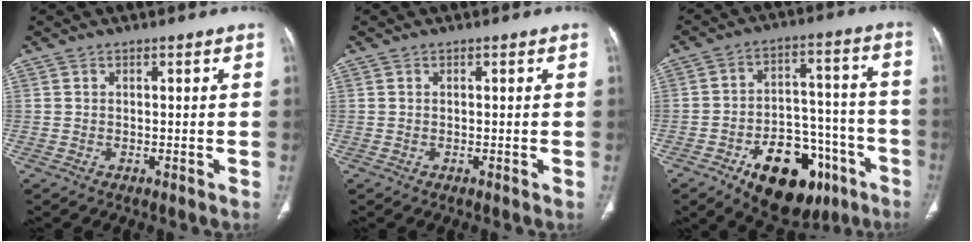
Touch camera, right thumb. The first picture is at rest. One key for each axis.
{"total": 0.0}
{"total": 20.1, "fx": -10.5, "fy": 11.5, "fz": 12.8, "tx": -0.145, "ty": 0.069, "tz": -0.146}